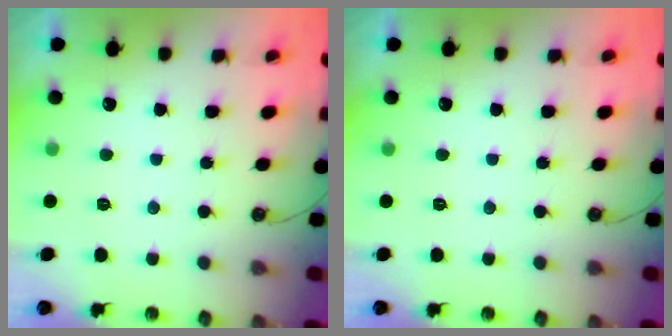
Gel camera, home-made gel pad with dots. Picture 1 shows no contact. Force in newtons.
{"total": 0.0}